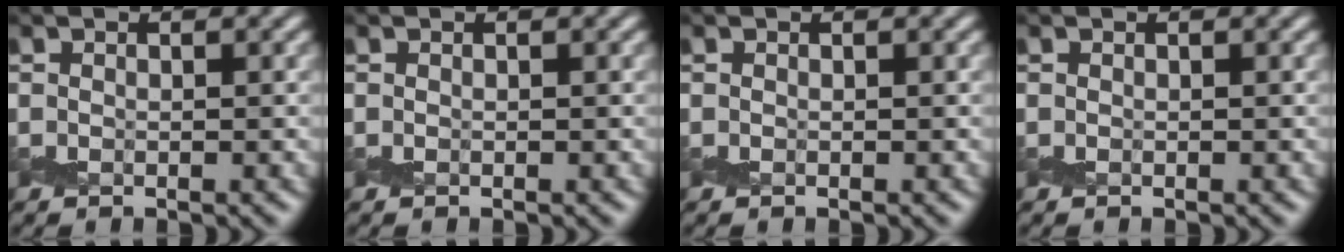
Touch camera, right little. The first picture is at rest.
{"total": 0.0}
{"total": 0.0}
{"total": 0.0}